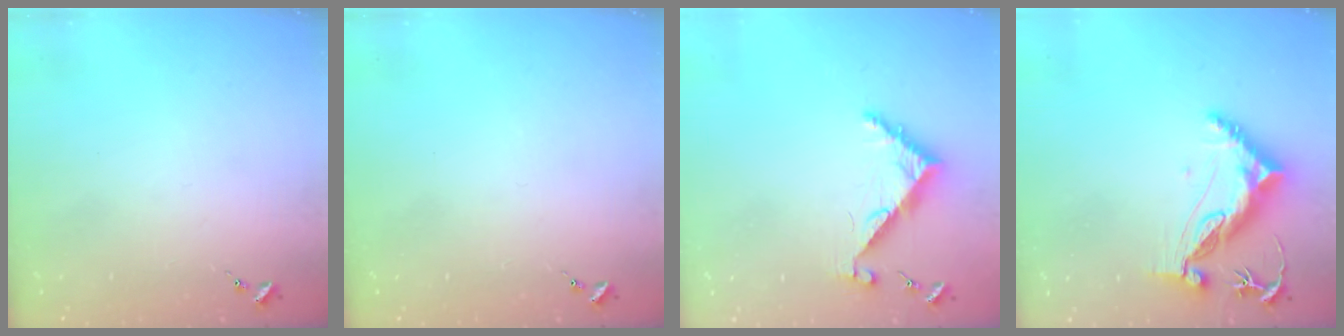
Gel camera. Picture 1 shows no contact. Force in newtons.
{"total": 0.0}
{"total": 6.3, "press": 6.3, "slide": 0.5}
{"total": 10.7, "press": 10.6, "slide": 1.2}